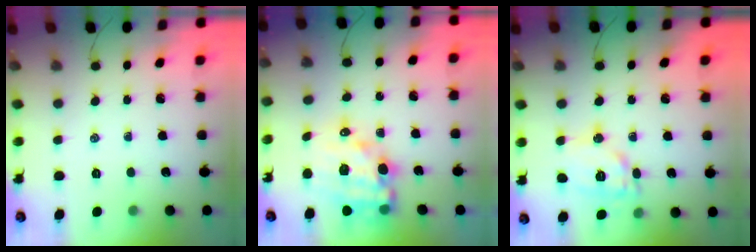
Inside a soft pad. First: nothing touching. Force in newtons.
{"total": 14.7, "press": 14.3, "slide": 3.5}
{"total": 12.4, "press": 12.4, "slide": 0.4}